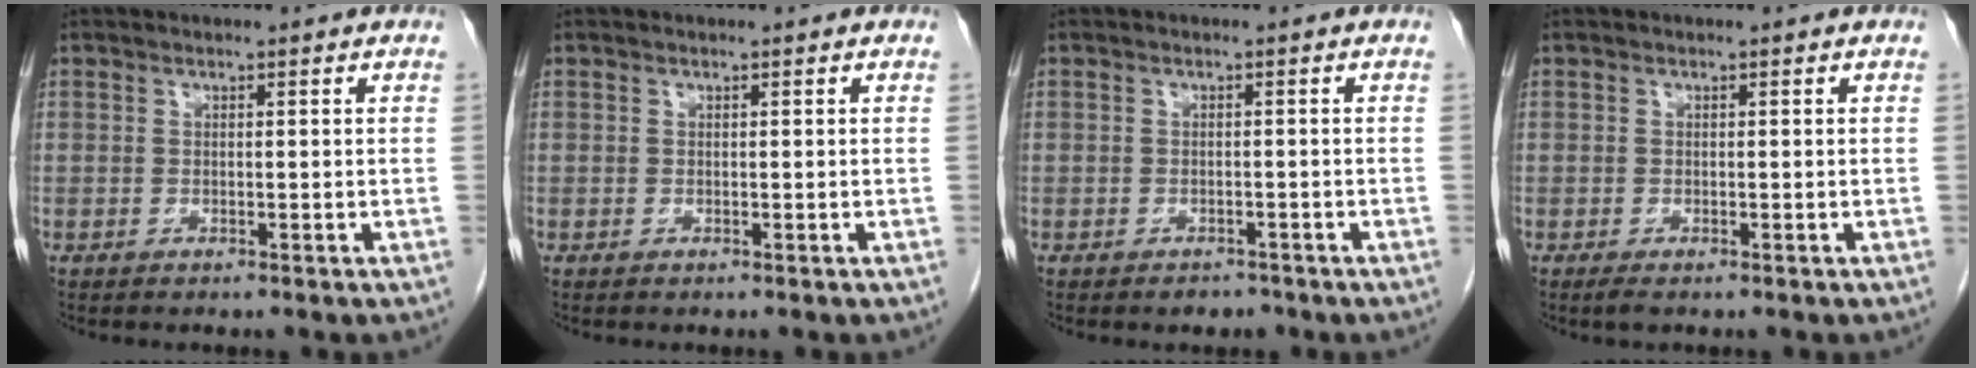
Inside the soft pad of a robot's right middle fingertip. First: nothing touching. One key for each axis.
{"total": 0.0}
{"total": 1.6, "fx": -1.3, "fy": 0.9, "fz": 0.4, "tx": -0.006, "ty": 0.002, "tz": -0.015}
{"total": 1.1, "fx": -0.7, "fy": 0.3, "fz": 0.7, "tx": -0.016, "ty": -0.003, "tz": -0.010}